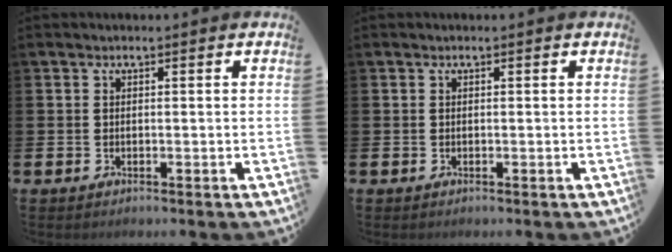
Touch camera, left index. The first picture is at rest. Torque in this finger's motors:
{"motor_torque": [0.00, 0.00, 0.00, 0.00]}